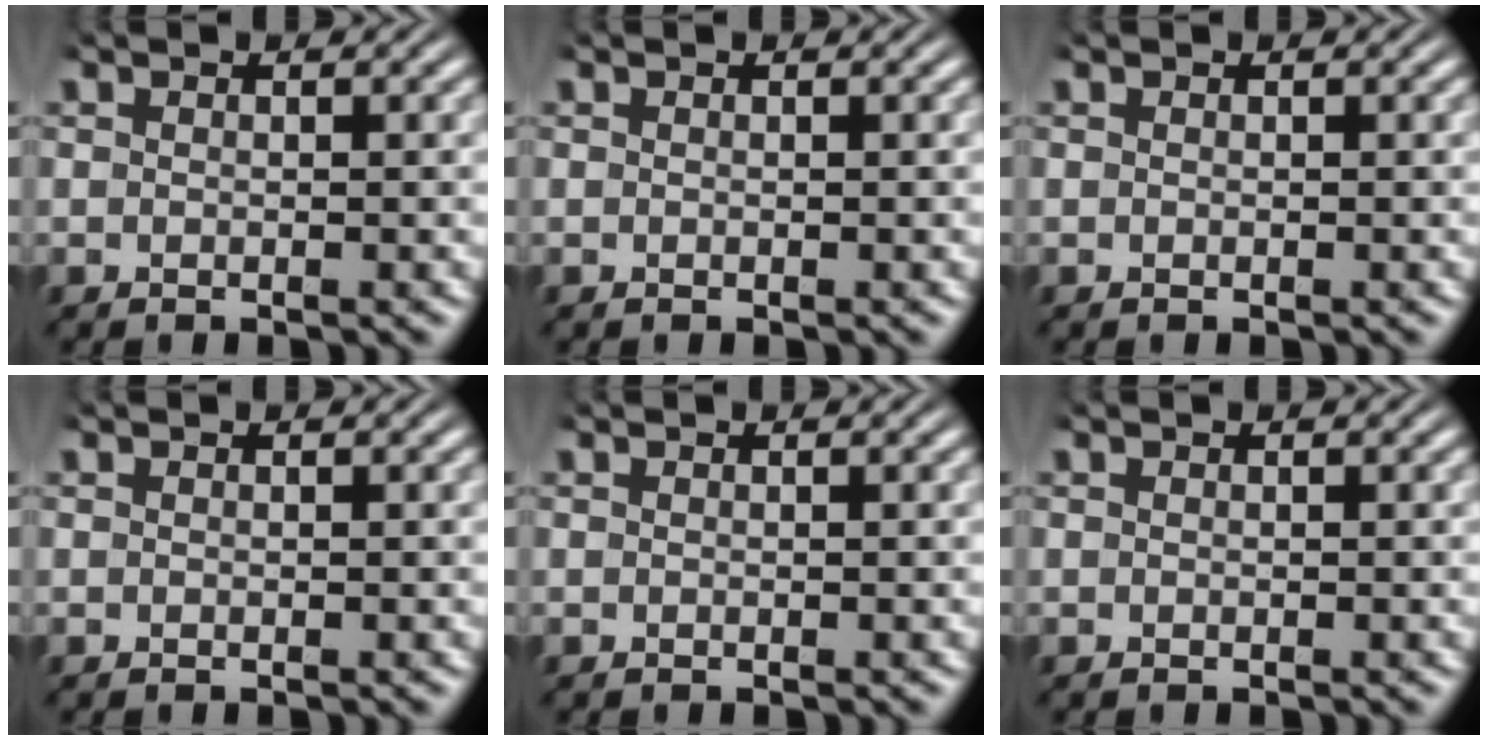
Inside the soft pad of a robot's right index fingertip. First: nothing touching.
{"total": 0.0}
{"total": 0.0}
{"total": 0.0}
{"total": 0.0}
{"total": 0.0}